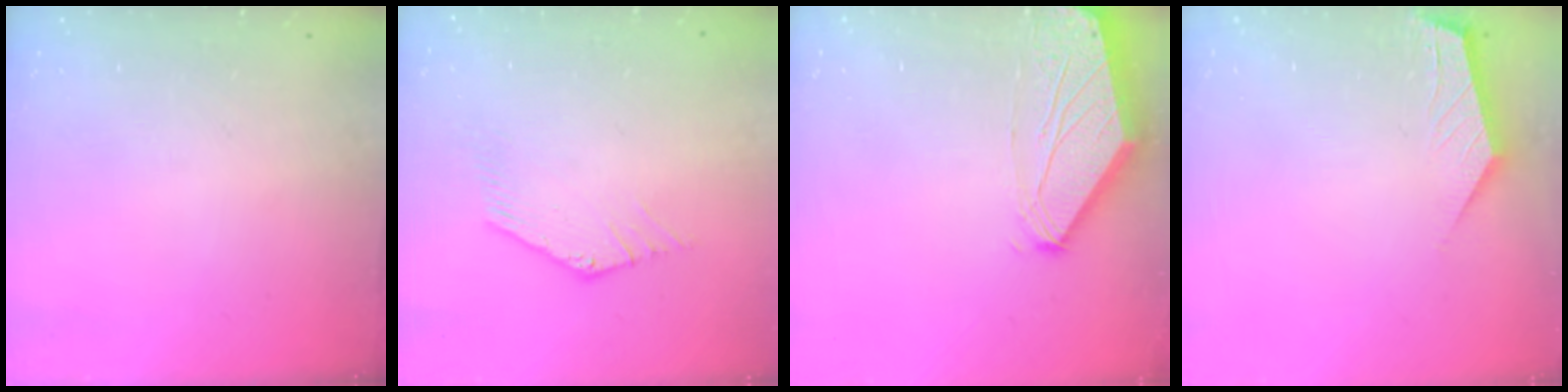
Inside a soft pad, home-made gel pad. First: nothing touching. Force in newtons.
{"total": 0.6, "press": 0.6, "slide": 0.3}
{"total": 0.0}
{"total": 2.3, "press": 2.3, "slide": 0.3}